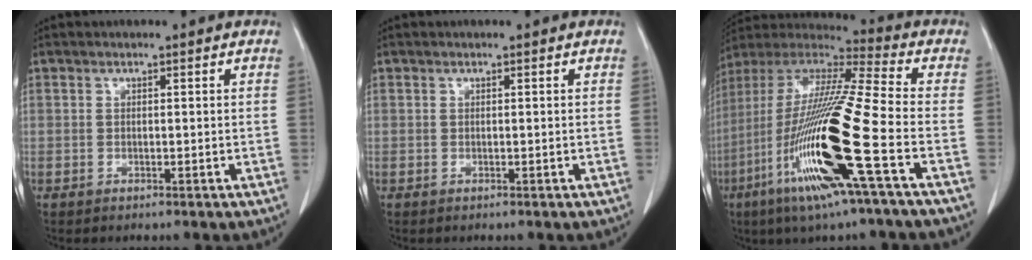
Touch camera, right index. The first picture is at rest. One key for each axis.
{"total": 0.0}
{"total": 22.3, "fx": -7.6, "fy": 0.1, "fz": 20.9, "tx": -0.446, "ty": -0.037, "tz": -0.153}